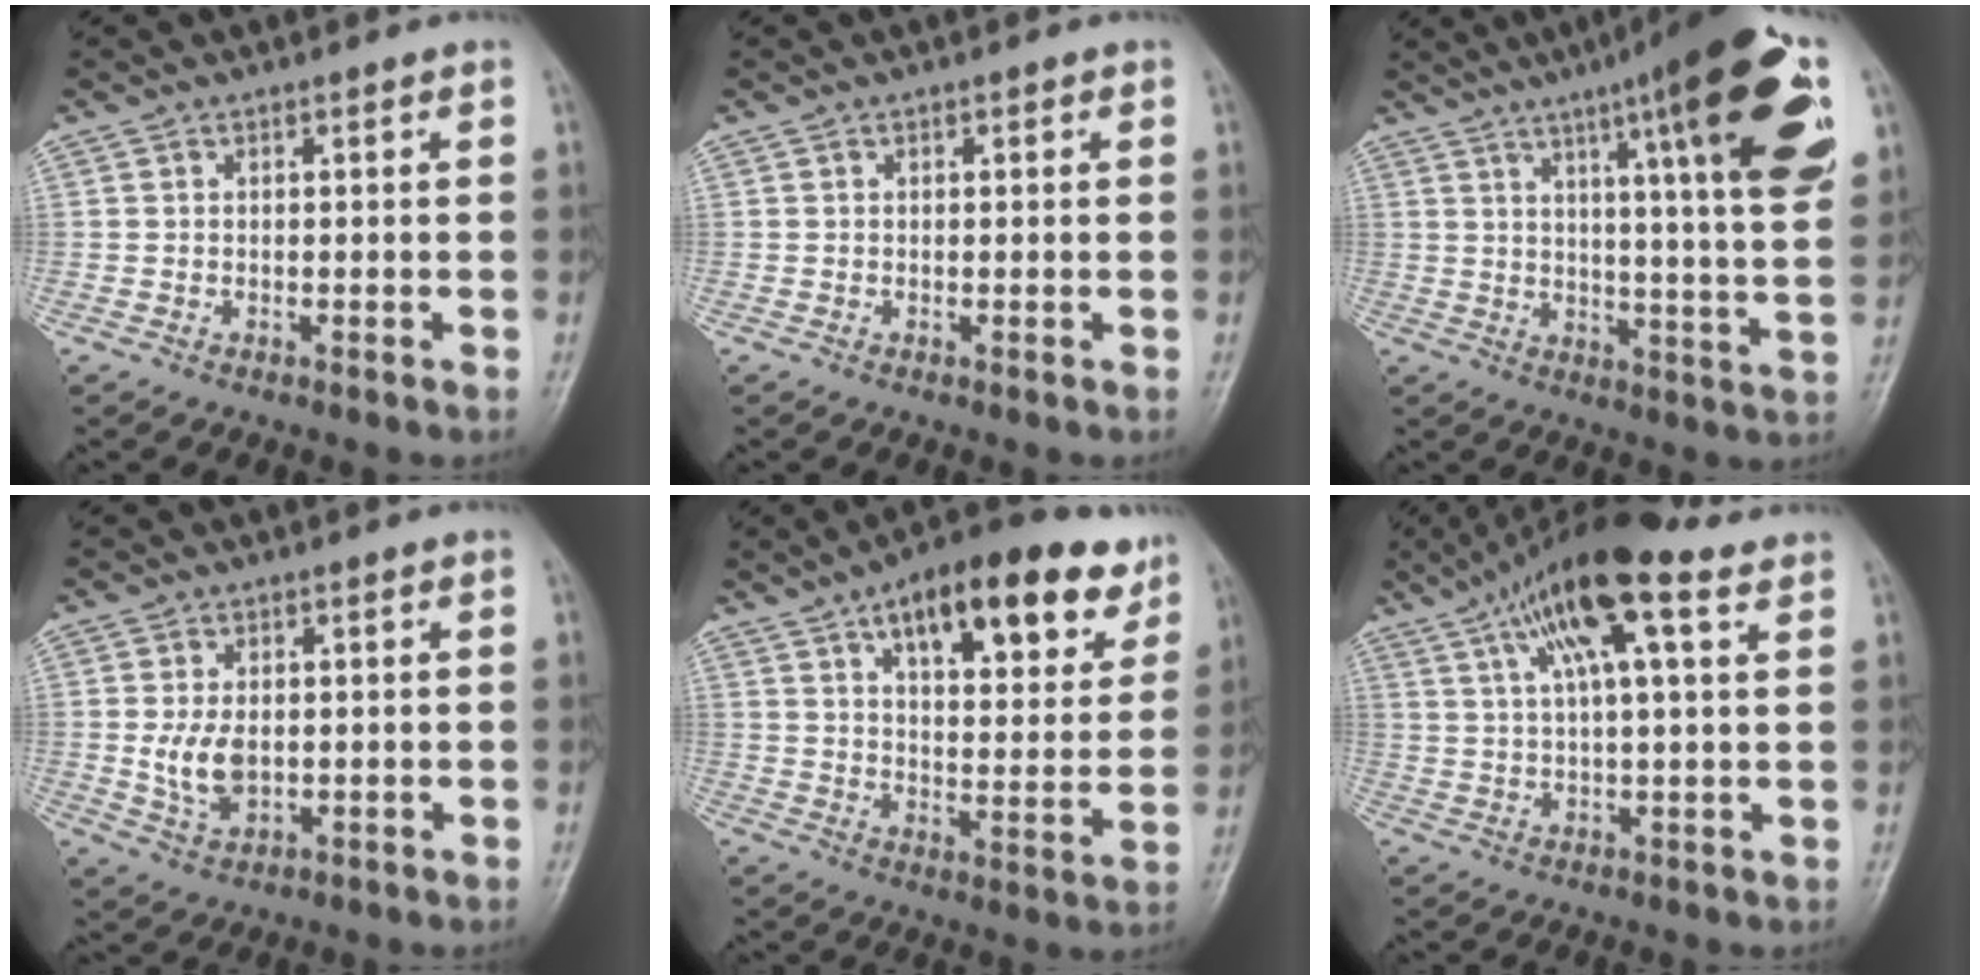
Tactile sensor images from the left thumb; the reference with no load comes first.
{"total": 1.3, "force": [0.5, 0.6, 1.0], "torque": [-0.010, 0.002, 0.005]}
{"total": 23.5, "force": [10.7, 3.5, 20.7], "torque": [-0.280, -0.019, 0.147]}
{"total": 6.0, "force": [-0.1, 3.7, 4.7], "torque": [-0.087, -0.007, 0.006]}
{"total": 21.5, "force": [12.2, 8.9, 15.3], "torque": [-0.182, -0.028, 0.180]}
{"total": 15.2, "force": [7.9, 3.9, 12.4], "torque": [-0.208, 0.012, 0.133]}